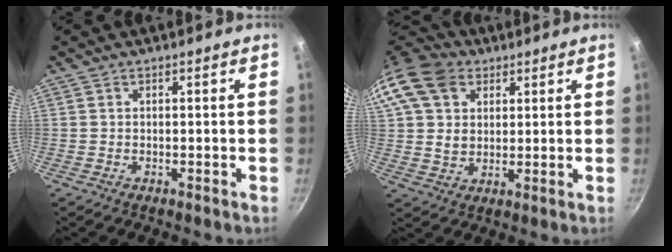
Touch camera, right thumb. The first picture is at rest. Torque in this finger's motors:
{"motor_torque": [-0.31, 2.11, 0.61, -0.48, 0.13]}